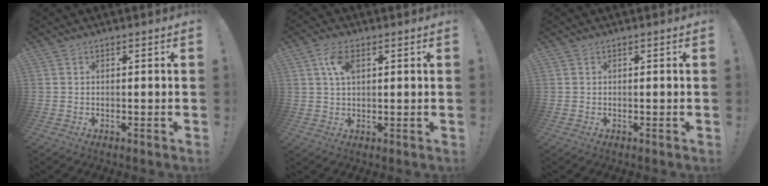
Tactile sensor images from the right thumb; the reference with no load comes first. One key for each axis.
{"total": 6.3, "fx": 2.1, "fy": 3.4, "fz": 4.8, "tx": -0.089, "ty": 0.004, "tz": 0.039}
{"total": 0.0}